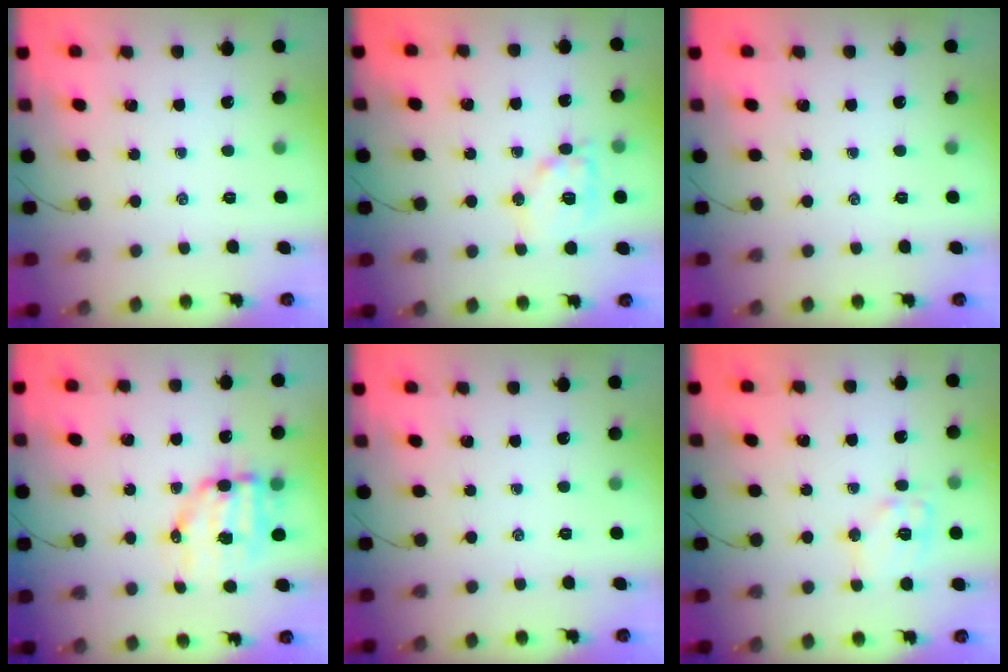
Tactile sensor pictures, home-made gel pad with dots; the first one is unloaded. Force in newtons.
{"total": 12.4, "press": 12.3, "slide": 1.2}
{"total": 0.0}
{"total": 8.7, "press": 8.5, "slide": 1.8}
{"total": 0.0}
{"total": 10.9, "press": 10.8, "slide": 1.1}